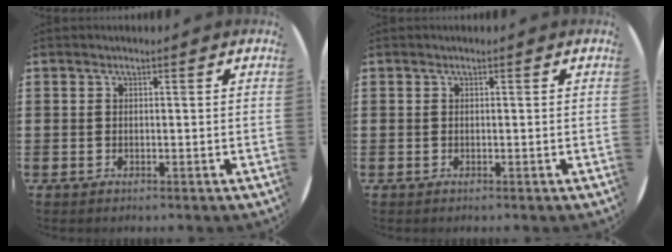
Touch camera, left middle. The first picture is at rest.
{"total": 0.0}